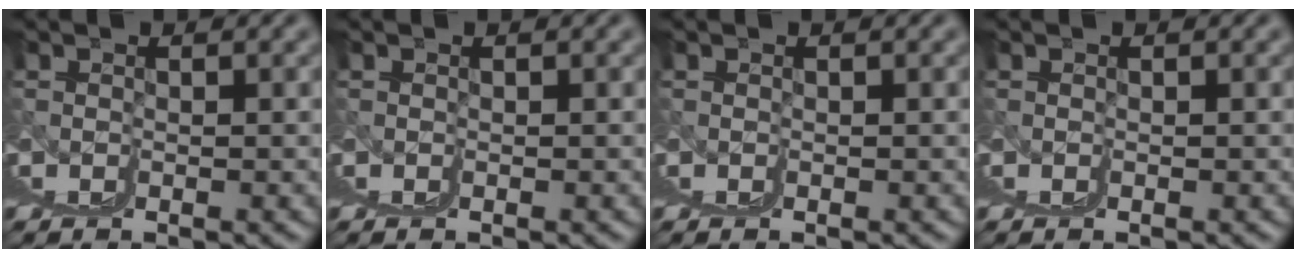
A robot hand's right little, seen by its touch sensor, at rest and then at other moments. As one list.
[{"total": 0.0}, {"total": 0.0}, {"total": 0.0}]